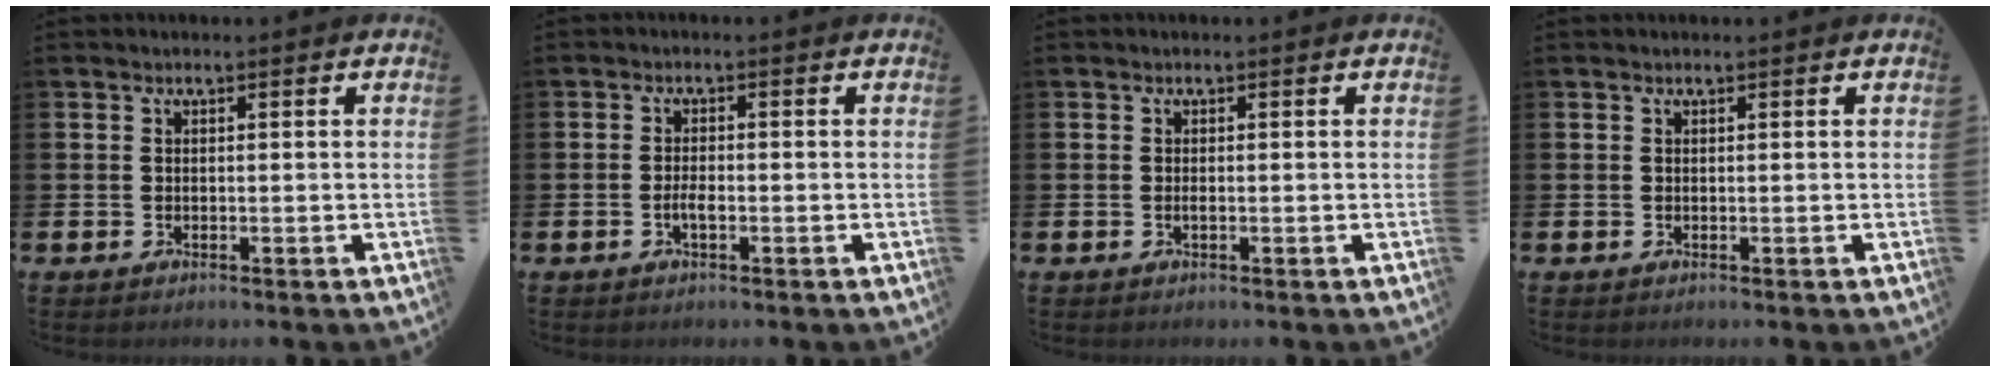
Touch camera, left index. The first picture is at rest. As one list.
[{"total": 1.6, "force": [-0.6, 0.6, 1.4], "torque": [-0.021, 0.000, -0.014]}, {"total": 0.0}, {"total": 0.0}]